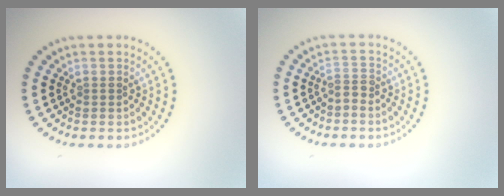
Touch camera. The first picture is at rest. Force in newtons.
{"total": 1.2, "press": 0.7, "slide": 1.0}